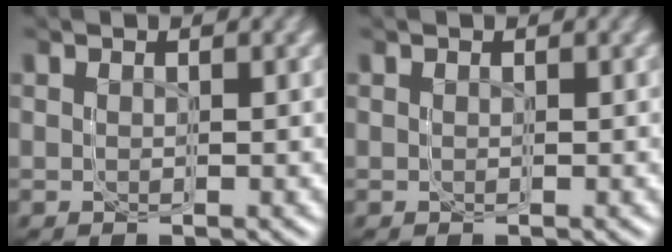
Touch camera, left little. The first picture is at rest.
{"total": 0.0}